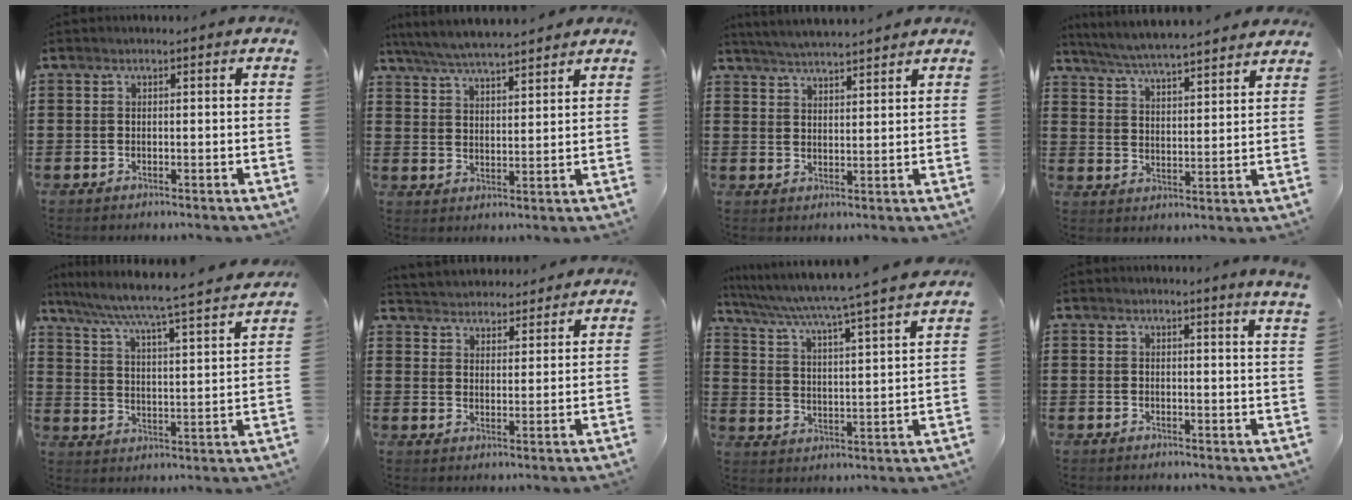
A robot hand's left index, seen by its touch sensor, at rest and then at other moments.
{"total": 5.6, "force": [5.4, 0.2, 1.6], "torque": [-0.052, -0.021, 0.096]}
{"total": 4.2, "force": [4.1, -0.4, 0.7], "torque": [-0.028, -0.015, 0.074]}
{"total": 5.4, "force": [5.2, -0.5, 1.3], "torque": [-0.048, -0.036, 0.088]}
{"total": 4.8, "force": [4.2, -0.9, 2.1], "torque": [-0.063, -0.046, 0.058]}
{"total": 3.7, "force": [3.6, 0.5, -0.5], "torque": [-0.008, -0.018, 0.064]}
{"total": 4.7, "force": [3.9, -1.2, 2.1], "torque": [-0.062, -0.047, 0.055]}
{"total": 1.9, "force": [1.6, -0.7, 0.7], "torque": [-0.016, -0.006, 0.031]}